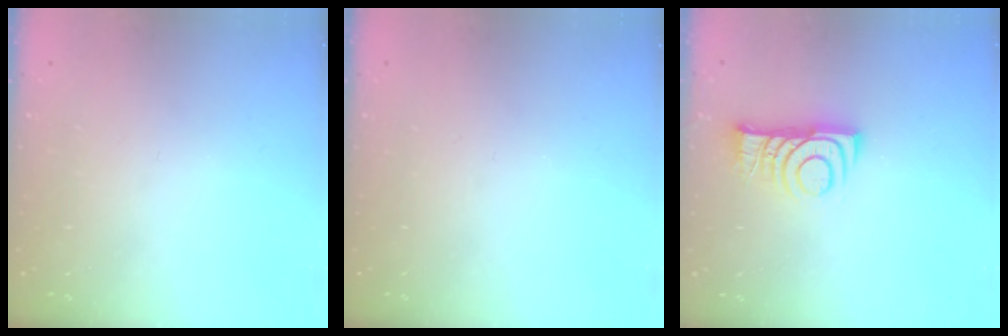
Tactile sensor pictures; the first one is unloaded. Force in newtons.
{"total": 0.0}
{"total": 8.7, "press": 8.7, "slide": 0.8}